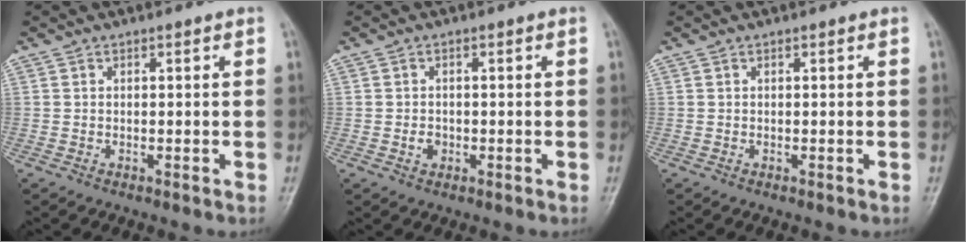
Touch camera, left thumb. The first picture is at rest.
{"total": 1.9, "force": [-0.5, 1.6, 0.9], "torque": [-0.008, 0.004, -0.008]}
{"total": 0.0}